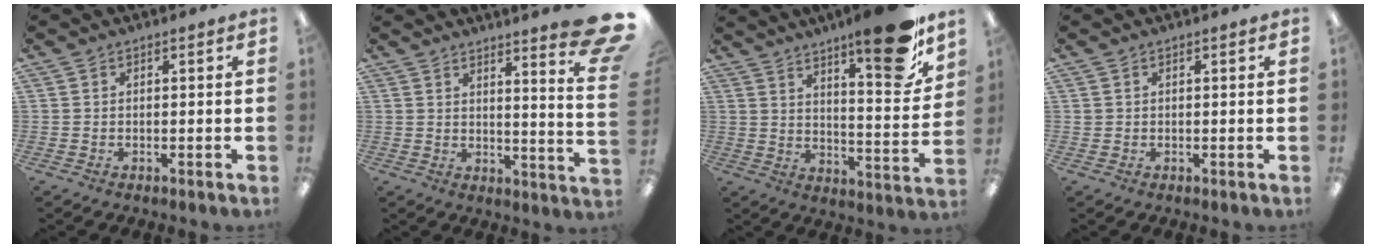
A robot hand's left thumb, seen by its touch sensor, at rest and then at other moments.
{"total": 10.1, "force": [6.8, 0.8, 7.4], "torque": [-0.099, -0.065, 0.111]}
{"total": 16.9, "force": [12.2, 3.7, 11.2], "torque": [-0.150, -0.085, 0.190]}
{"total": 0.5, "force": [0.3, 0.4, 0.3], "torque": [-0.006, 0.003, 0.005]}